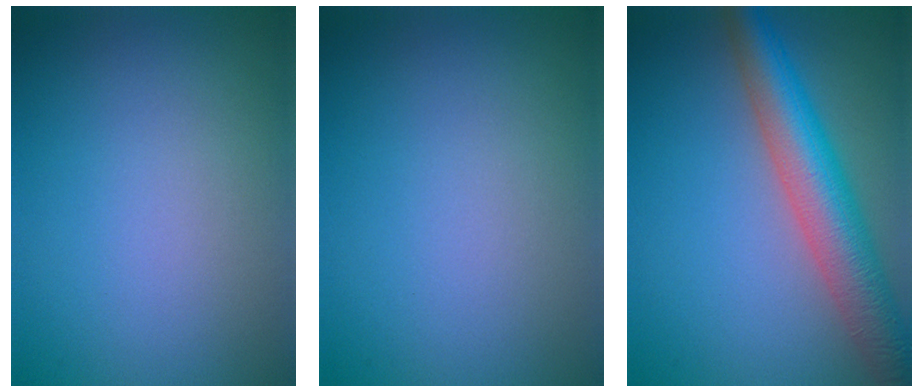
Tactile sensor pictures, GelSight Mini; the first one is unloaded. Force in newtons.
{"total": 0.0}
{"total": 7.5, "press": 7.4, "slide": 0.4}